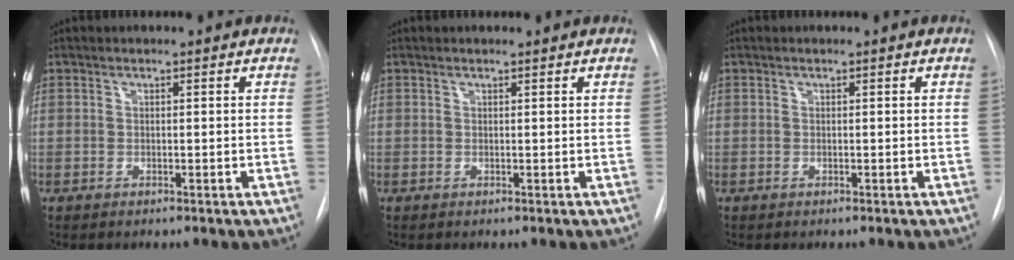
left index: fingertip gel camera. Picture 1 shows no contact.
{"total": 0.0}
{"total": 0.0}